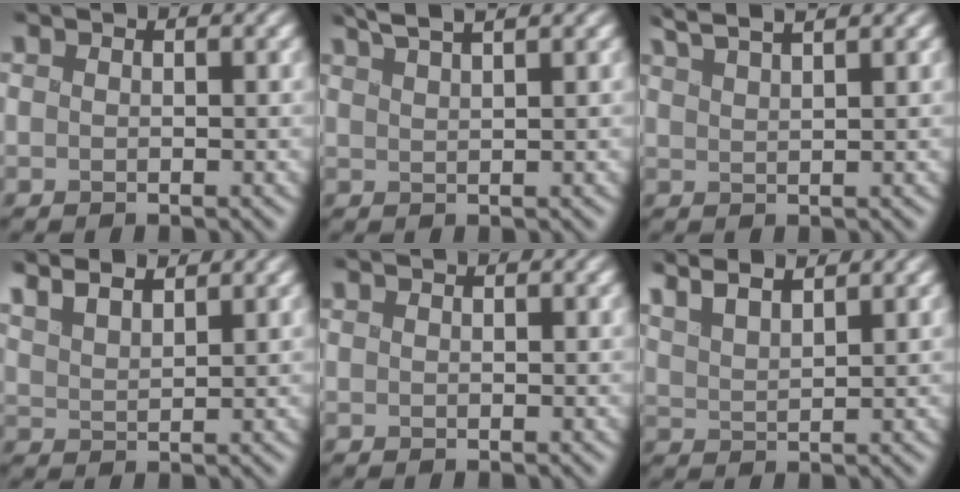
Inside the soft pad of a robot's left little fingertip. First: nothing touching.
{"total": 3.8, "force": [3.2, 0.4, 2.1], "torque": [-0.036, 0.019, 0.037]}
{"total": 4.7, "force": [3.9, 0.7, 2.5], "torque": [-0.044, 0.024, 0.044]}
{"total": 4.9, "force": [3.8, 1.4, 2.8], "torque": [-0.055, 0.020, 0.049]}
{"total": 0.0}
{"total": 5.5, "force": [4.2, 1.4, 3.3], "torque": [-0.079, 0.026, 0.055]}